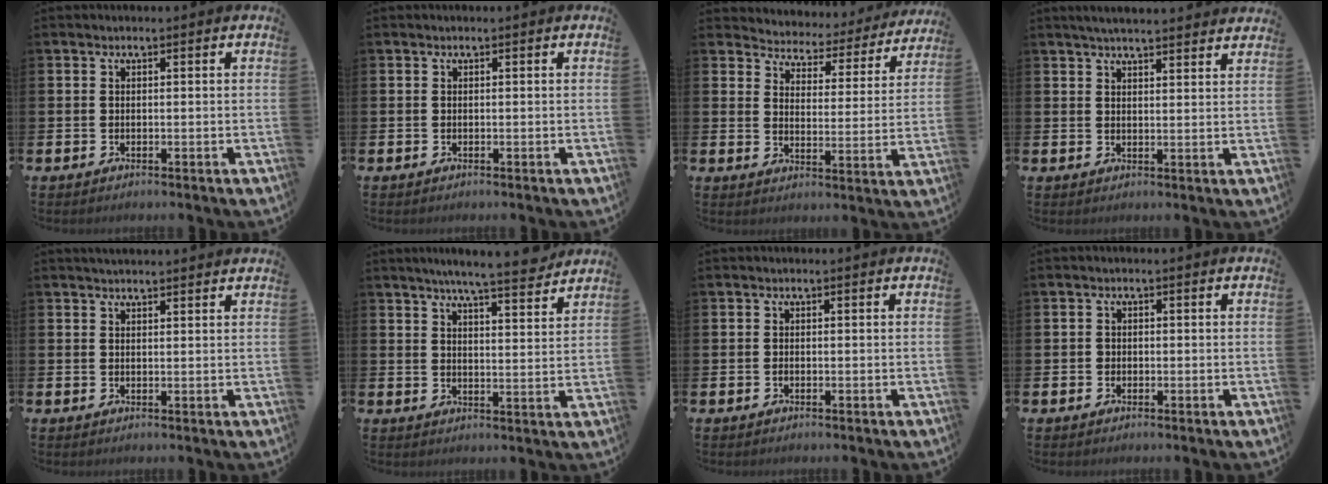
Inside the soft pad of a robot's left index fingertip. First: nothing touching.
{"total": 0.0}
{"total": 4.3, "force": [4.1, 1.3, 0.0], "torque": [-0.022, -0.042, 0.063]}
{"total": 3.7, "force": [3.6, 0.0, 0.8], "torque": [-0.021, -0.015, 0.065]}
{"total": 2.1, "force": [2.1, 0.1, 0.3], "torque": [0.001, -0.010, 0.036]}
{"total": 6.9, "force": [6.5, 0.0, 2.3], "torque": [-0.038, -0.039, 0.111]}
{"total": 0.0}
{"total": 0.9, "force": [-0.3, 0.9, 0.2], "torque": [-0.001, 0.003, -0.008]}